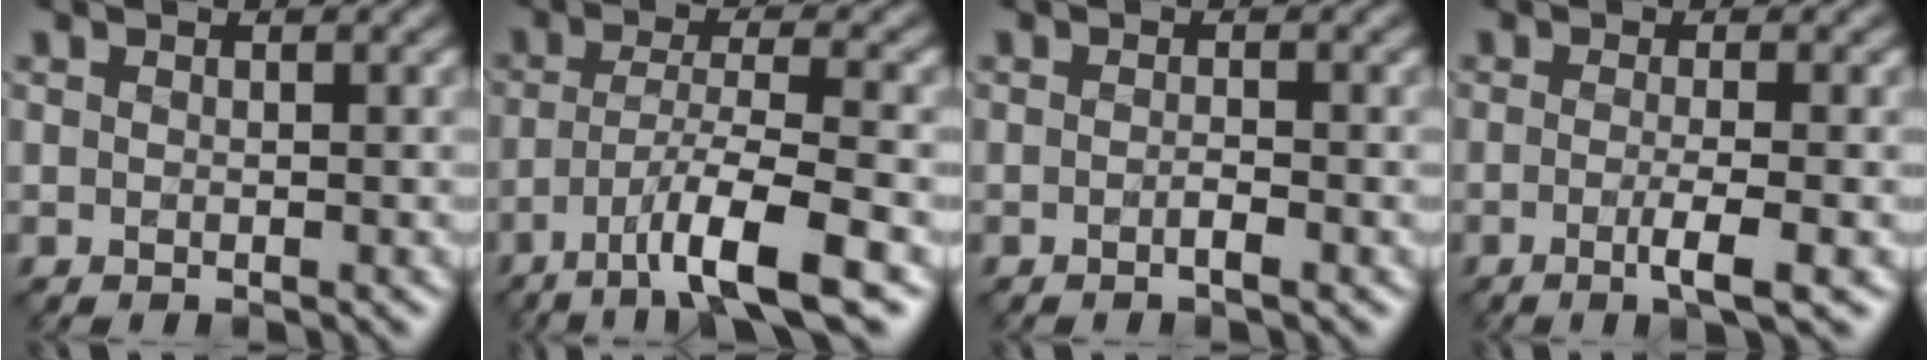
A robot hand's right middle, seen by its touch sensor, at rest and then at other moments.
{"total": 7.3, "force": [-4.1, 1.2, 5.9], "torque": [-0.096, 0.007, -0.073]}
{"total": 1.1, "force": [-0.4, 0.2, 1.0], "torque": [-0.012, 0.004, -0.010]}
{"total": 3.3, "force": [-0.8, 0.8, 3.1], "torque": [-0.048, -0.001, -0.018]}